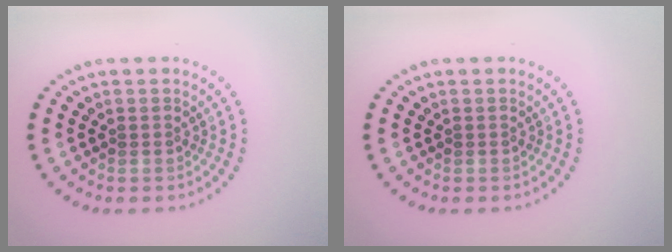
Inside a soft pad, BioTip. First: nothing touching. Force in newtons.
{"total": 0.0}